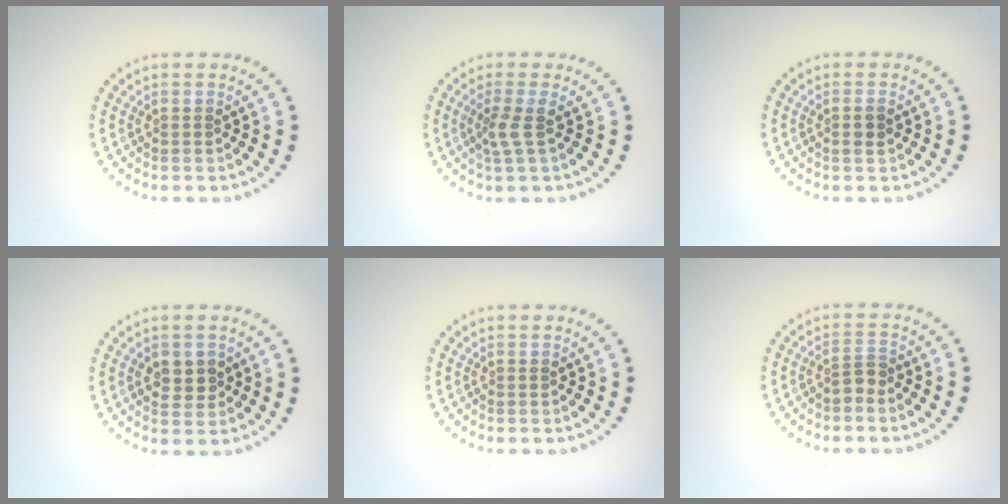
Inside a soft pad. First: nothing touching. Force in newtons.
{"total": 1.9, "press": 1.5, "slide": 1.3}
{"total": 1.1, "press": 1.0, "slide": 0.2}
{"total": 2.5, "press": 2.4, "slide": 0.5}
{"total": 0.0}
{"total": 1.6, "press": 1.3, "slide": 1.0}